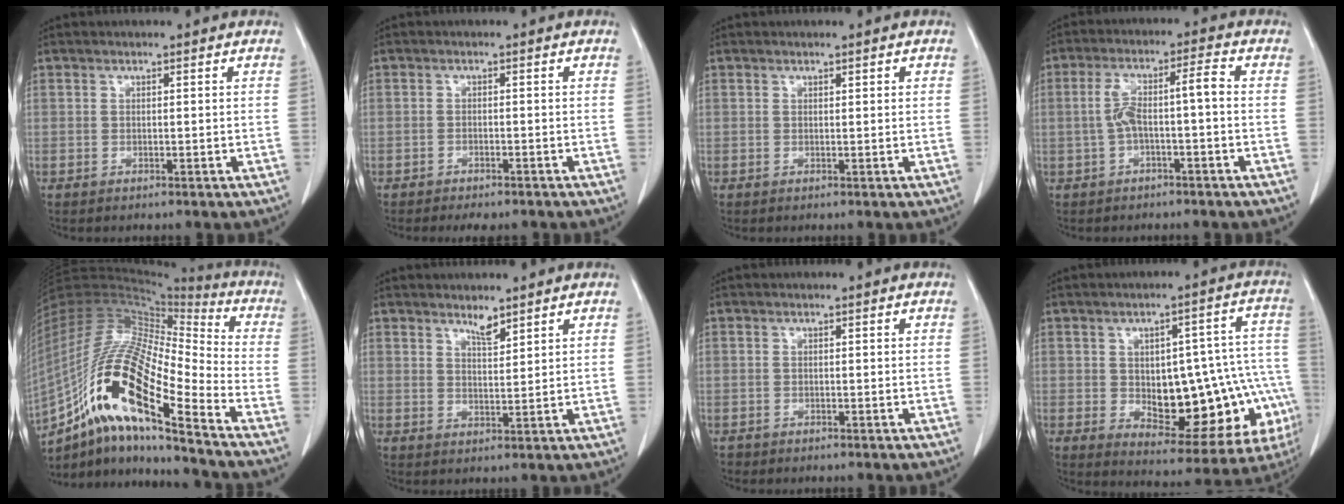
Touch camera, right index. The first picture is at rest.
{"total": 4.1, "force": [-3.3, 1.5, 1.8], "torque": [-0.018, -0.004, -0.041]}
{"total": 0.6, "force": [0.3, 0.1, 0.5], "torque": [-0.008, 0.000, 0.004]}
{"total": 6.0, "force": [-0.7, 0.7, 5.9], "torque": [-0.122, 0.034, -0.008]}
{"total": 21.7, "force": [-12.4, 3.5, 17.5], "torque": [-0.365, -0.012, -0.227]}
{"total": 2.5, "force": [2.2, 0.4, 1.2], "torque": [-0.024, -0.007, 0.041]}
{"total": 0.6, "force": [-0.5, 0.4, 0.0], "torque": [-0.009, 0.001, -0.011]}
{"total": 20.3, "force": [-3.4, 9.0, 17.9], "torque": [-0.172, 0.043, -0.008]}